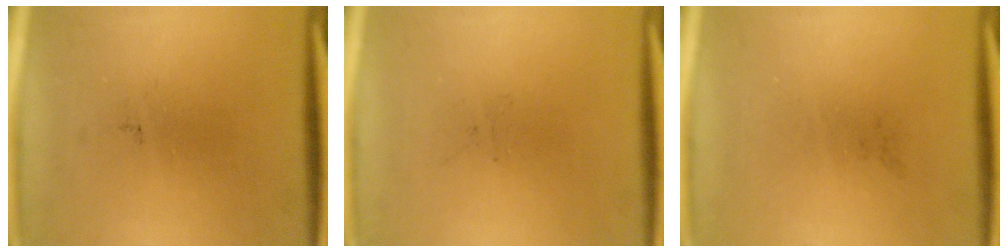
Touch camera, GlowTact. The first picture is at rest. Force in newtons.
{"total": 0.0}
{"total": 0.0}